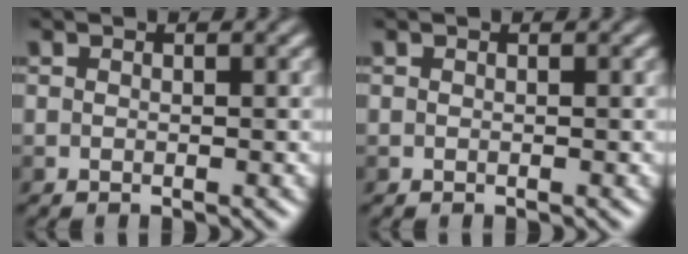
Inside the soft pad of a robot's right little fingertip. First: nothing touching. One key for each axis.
{"total": 0.0}